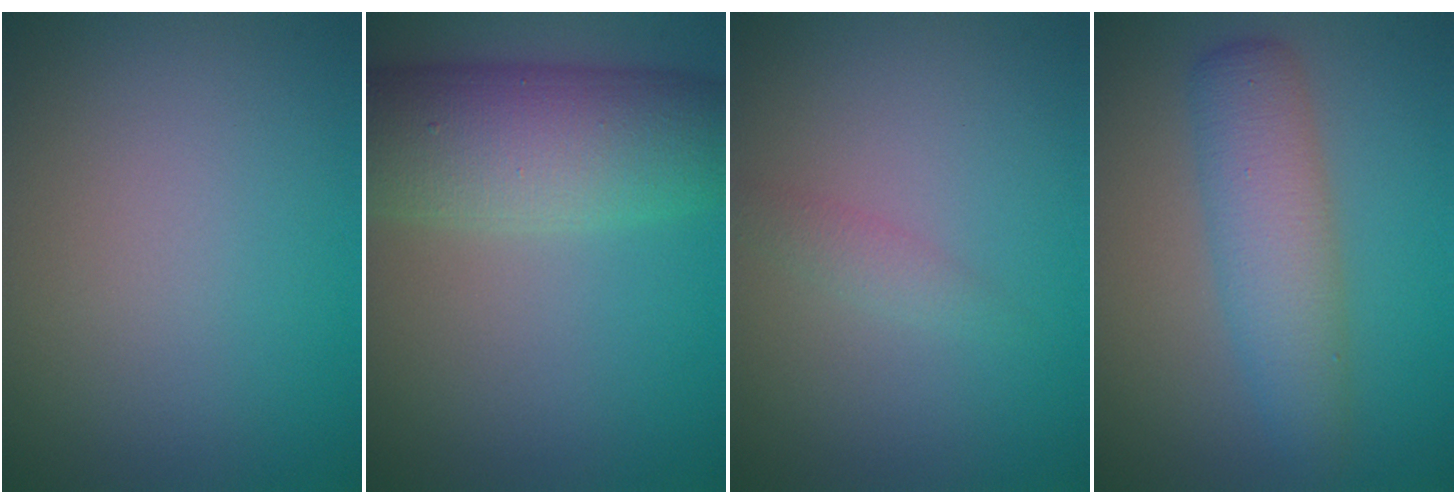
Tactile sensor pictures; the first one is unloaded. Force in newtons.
{"total": 8.7, "press": 8.7, "slide": 0.2}
{"total": 1.2, "press": 1.2, "slide": 0.0}
{"total": 4.2, "press": 4.2, "slide": 0.1}